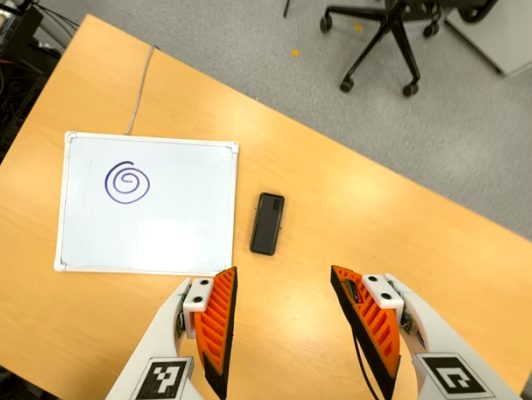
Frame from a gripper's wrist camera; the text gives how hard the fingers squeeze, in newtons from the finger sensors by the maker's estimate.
{"total": 0.0}